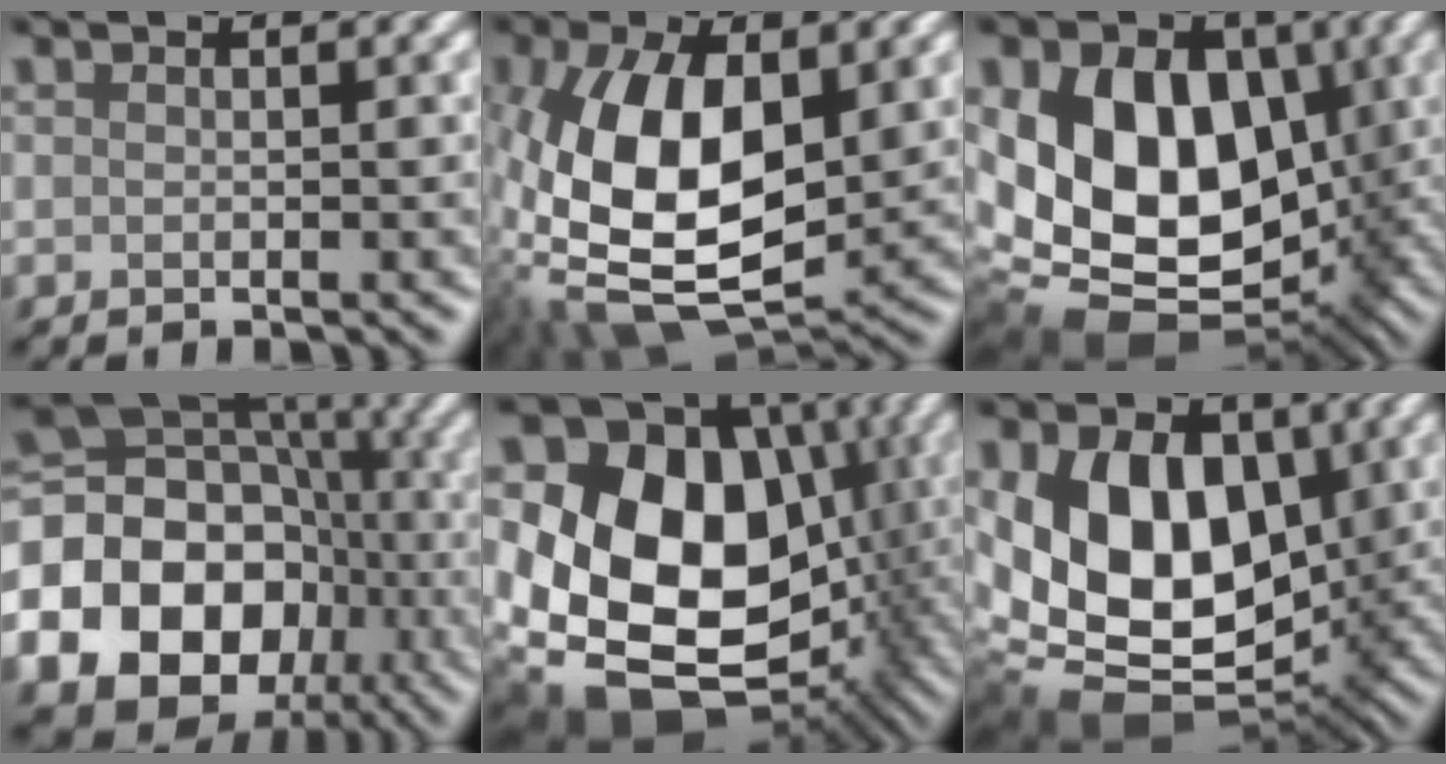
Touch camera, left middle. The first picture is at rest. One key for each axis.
{"total": 14.2, "fx": -0.6, "fy": 7.7, "fz": 11.9, "tx": -0.256, "ty": -0.016, "tz": -0.009}
{"total": 16.4, "fx": 0.8, "fy": 11.8, "fz": 11.4, "tx": -0.175, "ty": -0.008, "tz": 0.024}
{"total": 22.5, "fx": -6.9, "fy": 19.1, "fz": 9.7, "tx": -0.195, "ty": -0.023, "tz": -0.124}
{"total": 19.1, "fx": -1.2, "fy": 15.0, "fz": 11.8, "tx": -0.199, "ty": -0.019, "tz": -0.006}
{"total": 14.0, "fx": 1.6, "fy": 9.6, "fz": 10.0, "tx": -0.175, "ty": -0.019, "tz": 0.027}